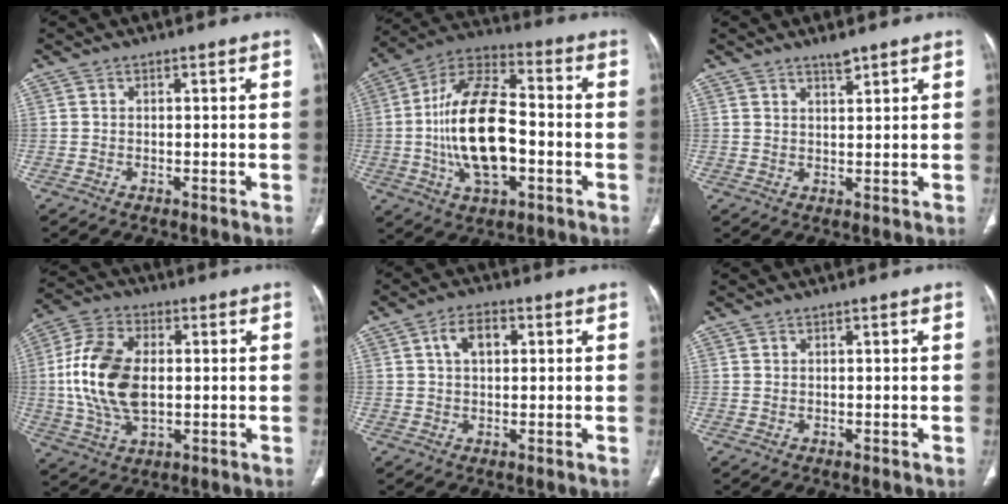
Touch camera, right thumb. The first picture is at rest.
{"total": 19.4, "force": [-2.7, 9.8, 16.5], "torque": [-0.297, 0.030, -0.049]}
{"total": 2.3, "force": [2.0, 0.4, 1.1], "torque": [-0.011, -0.013, 0.036]}
{"total": 15.7, "force": [0.6, 9.4, 12.6], "torque": [-0.250, 0.010, 0.012]}
{"total": 5.3, "force": [1.6, 3.3, 3.9], "torque": [-0.057, 0.011, 0.025]}
{"total": 0.0}